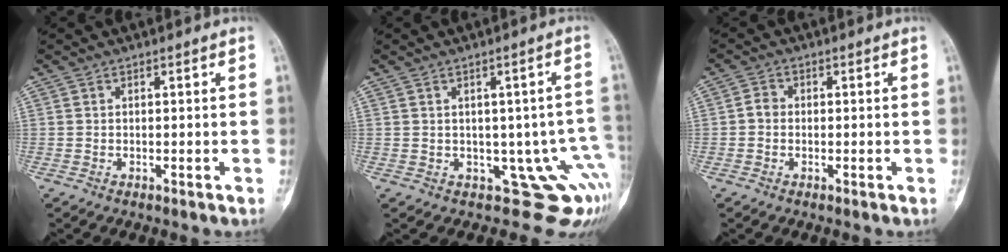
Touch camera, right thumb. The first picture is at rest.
{"total": 10.2, "force": [-2.1, 5.6, 8.3], "torque": [-0.059, -0.002, -0.012]}
{"total": 2.1, "force": [-0.3, 1.8, 1.1], "torque": [-0.012, 0.007, -0.011]}